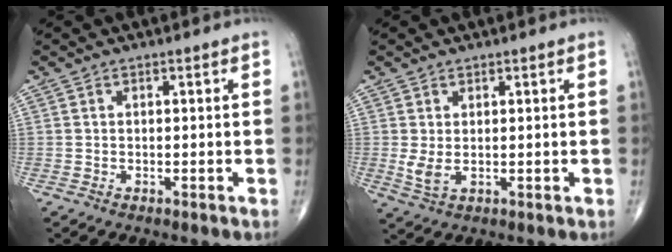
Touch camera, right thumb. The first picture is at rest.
{"total": 3.1, "force": [0.3, 1.6, 2.6], "torque": [-0.058, -0.006, 0.014]}